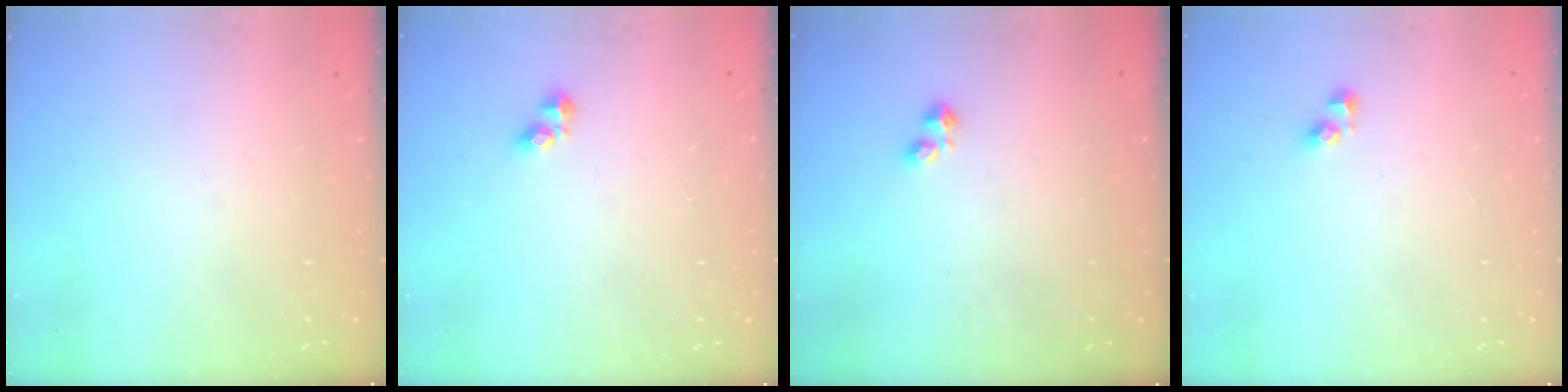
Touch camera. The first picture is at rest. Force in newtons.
{"total": 3.1, "press": 3.0, "slide": 0.4}
{"total": 1.0, "press": 0.9, "slide": 0.4}
{"total": 3.9, "press": 3.9, "slide": 0.3}